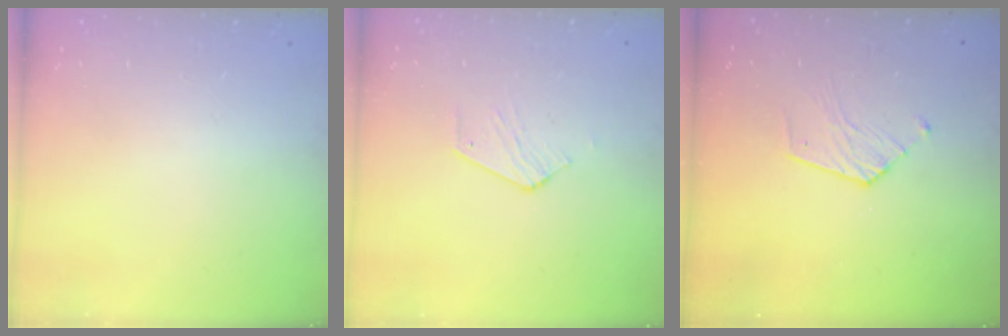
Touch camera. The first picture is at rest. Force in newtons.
{"total": 2.6, "press": 2.6, "slide": 0.2}
{"total": 6.4, "press": 6.4, "slide": 0.5}